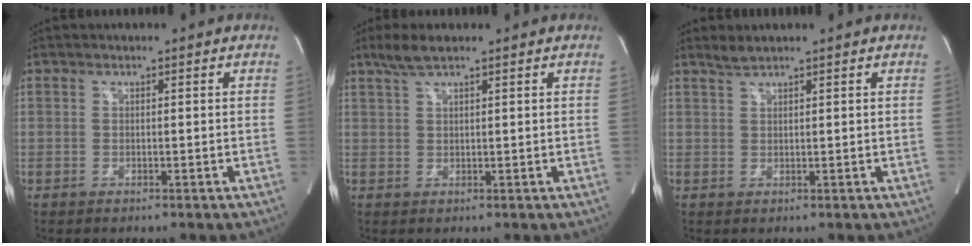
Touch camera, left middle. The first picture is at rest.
{"total": 3.3, "force": [2.5, 0.4, 2.2], "torque": [-0.055, 0.009, 0.053]}
{"total": 1.5, "force": [1.4, -0.2, 0.5], "torque": [-0.013, 0.004, 0.033]}